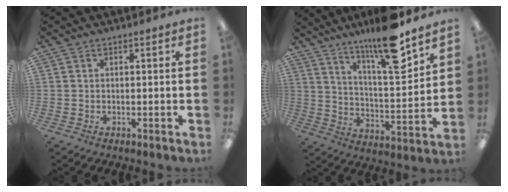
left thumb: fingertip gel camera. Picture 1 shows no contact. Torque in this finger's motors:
{"motor_torque": [0.39, 0.22, 0.66, -1.24, 0.08]}